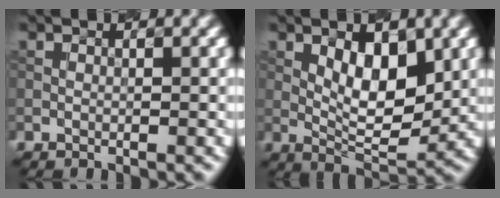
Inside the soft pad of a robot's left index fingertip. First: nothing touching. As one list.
[{"total": 5.5, "force": [1.4, 2.2, 4.8], "torque": [-0.073, -0.004, 0.025]}]